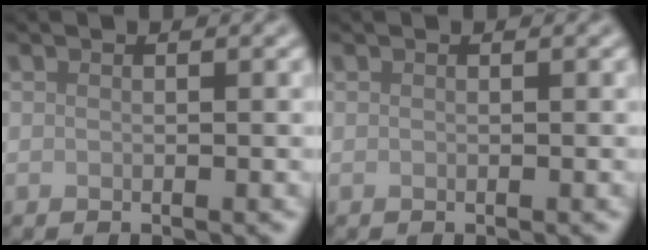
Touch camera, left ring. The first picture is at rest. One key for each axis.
{"total": 0.0}